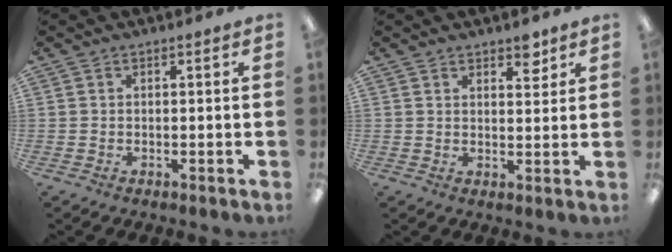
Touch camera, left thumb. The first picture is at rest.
{"total": 4.5, "force": [3.5, 2.0, 2.0], "torque": [-0.013, -0.018, 0.058]}